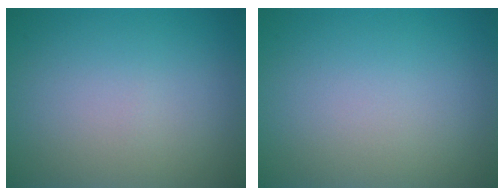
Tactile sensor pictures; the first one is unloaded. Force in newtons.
{"total": 0.0}